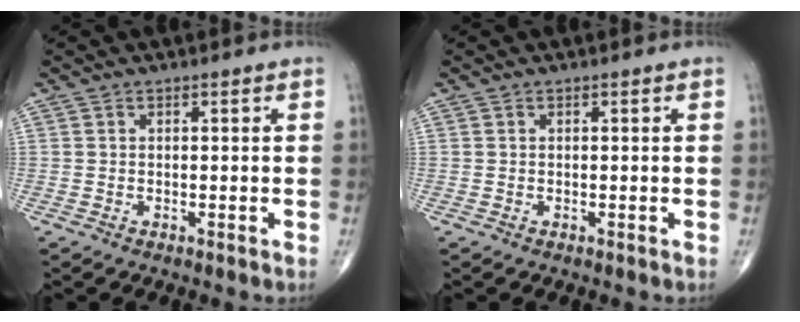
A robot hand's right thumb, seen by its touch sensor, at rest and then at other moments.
{"total": 0.0}